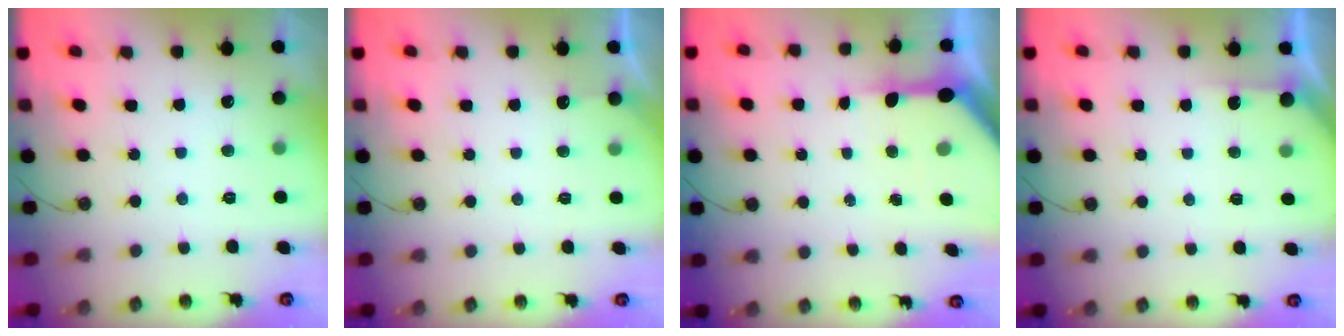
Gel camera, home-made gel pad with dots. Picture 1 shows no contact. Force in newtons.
{"total": 2.3, "press": 2.3, "slide": 0.3}
{"total": 9.1, "press": 9.1, "slide": 1.0}
{"total": 2.7, "press": 2.7, "slide": 0.3}